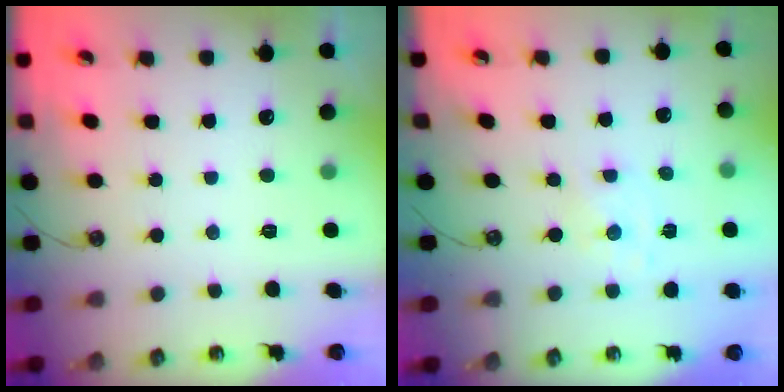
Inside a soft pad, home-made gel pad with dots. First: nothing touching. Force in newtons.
{"total": 0.6, "press": 0.6, "slide": 0.2}